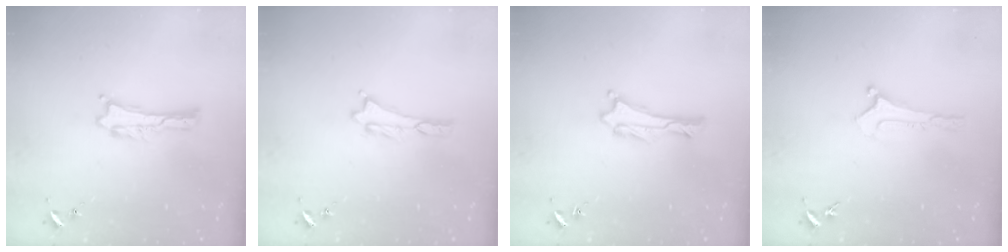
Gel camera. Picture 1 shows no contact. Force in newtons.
{"total": 0.0}
{"total": 0.6, "press": 0.5, "slide": 0.1}
{"total": 0.0}